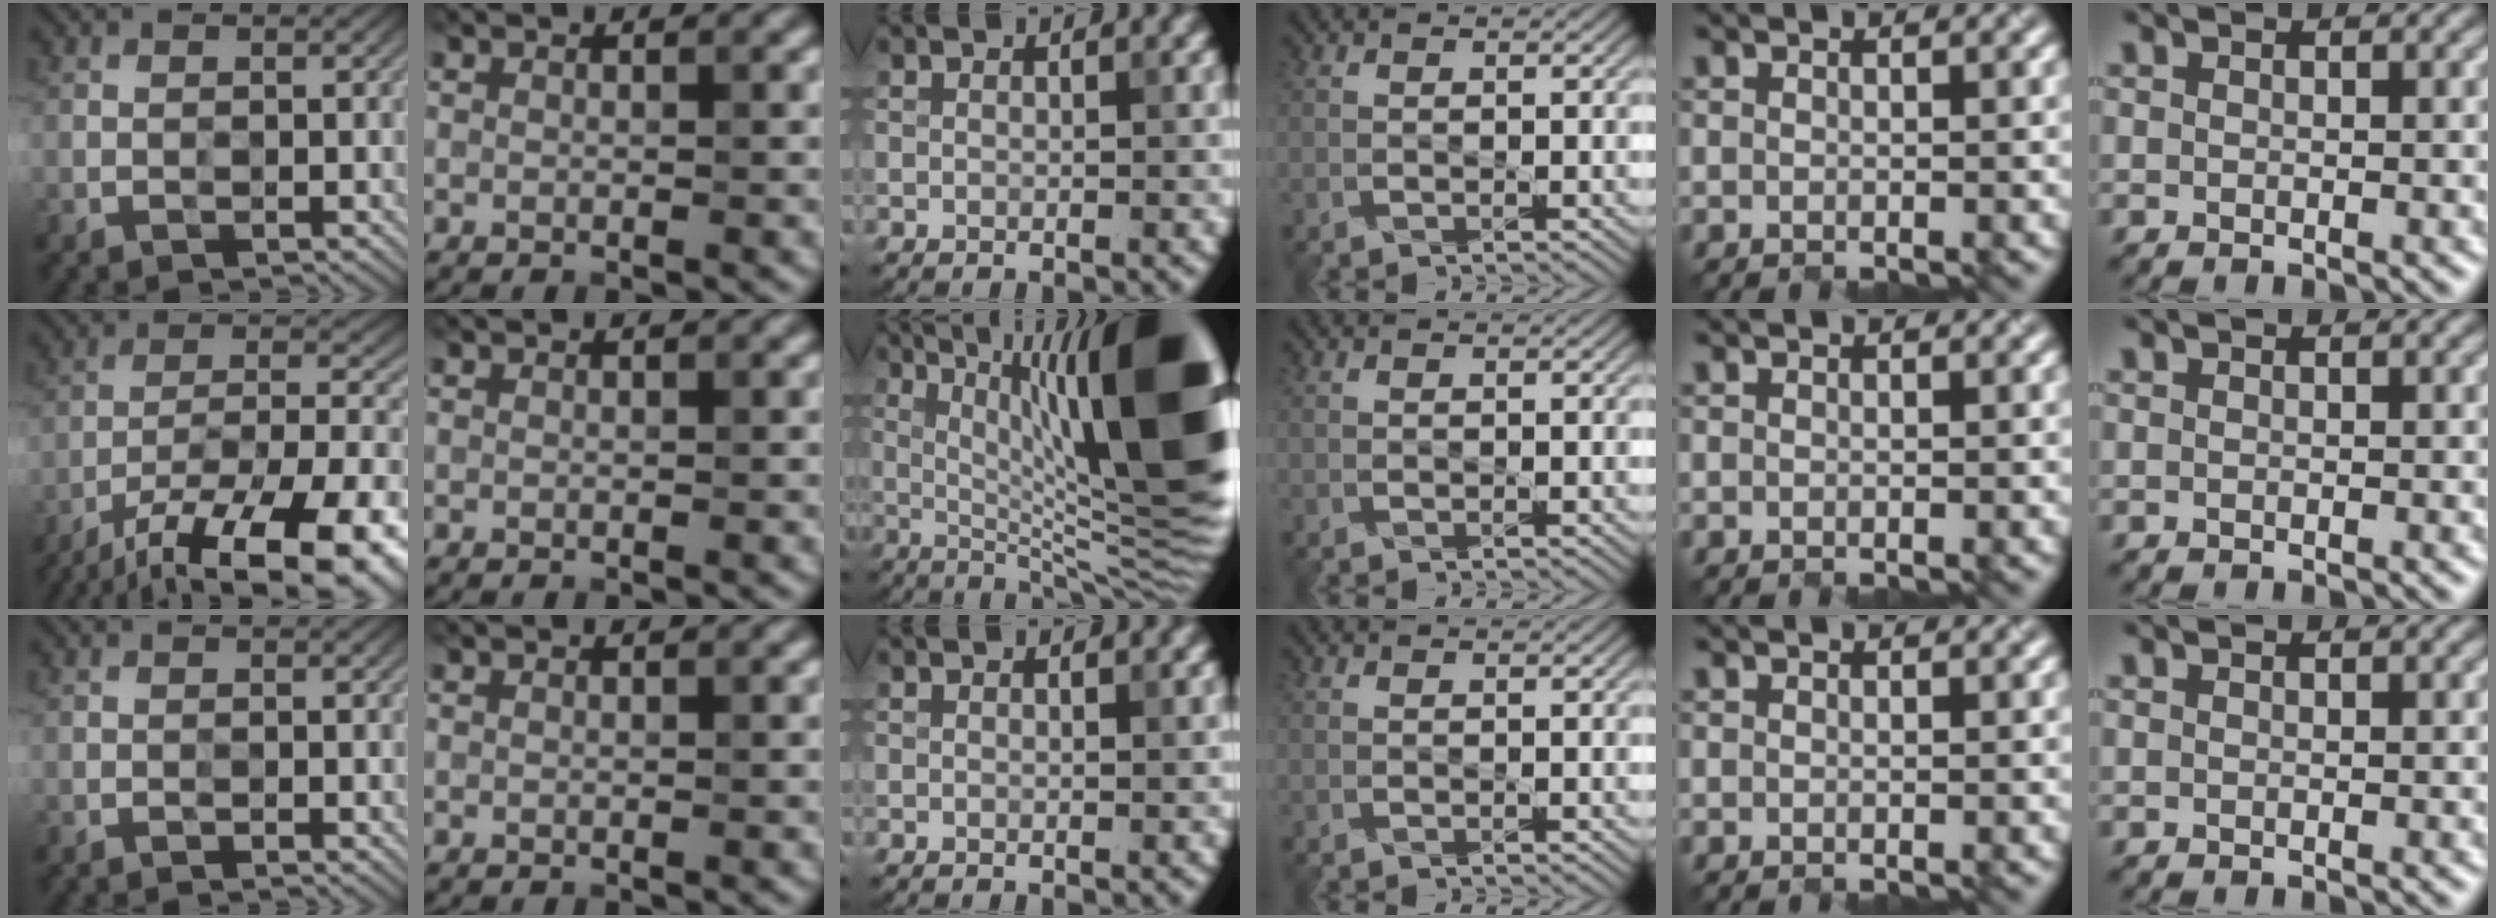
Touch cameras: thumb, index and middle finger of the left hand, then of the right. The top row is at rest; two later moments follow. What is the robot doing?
{"motion": "close", "object": "hinged tin"}